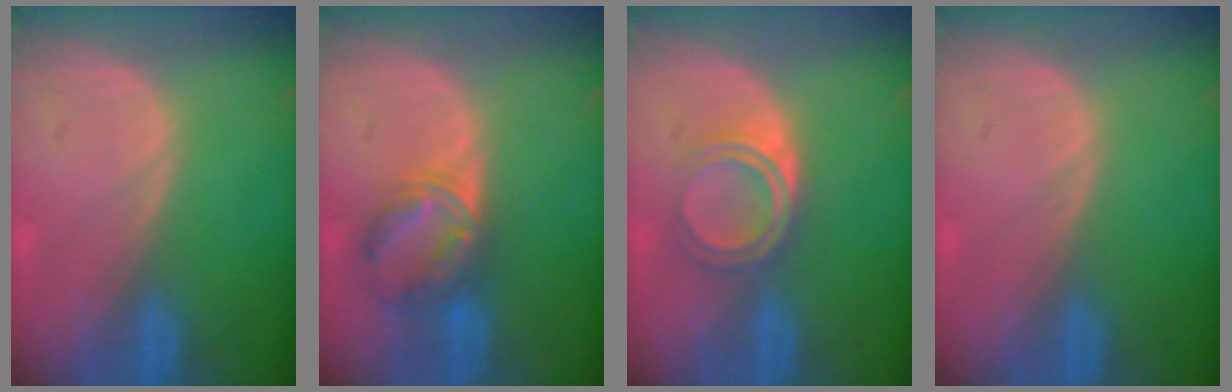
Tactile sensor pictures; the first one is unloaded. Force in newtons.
{"total": 6.3, "press": 6.1, "slide": 1.6}
{"total": 5.2, "press": 4.5, "slide": 2.7}
{"total": 0.0}